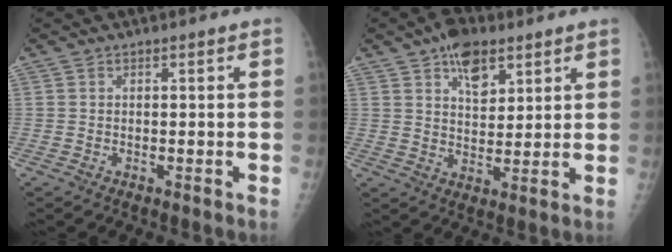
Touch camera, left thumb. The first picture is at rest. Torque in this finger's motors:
{"motor_torque": [1.19, 0.50, 0.73, -0.49, 0.01]}